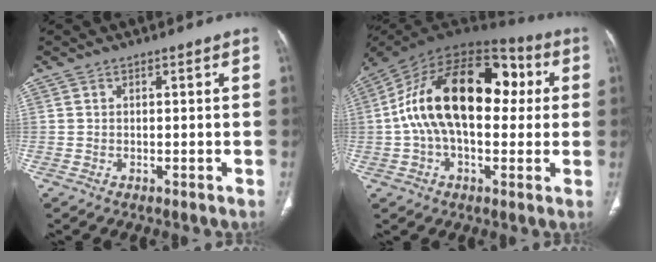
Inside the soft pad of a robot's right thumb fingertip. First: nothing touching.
{"total": 24.0, "force": [2.9, 13.6, 19.5], "torque": [-0.322, 0.048, 0.036]}